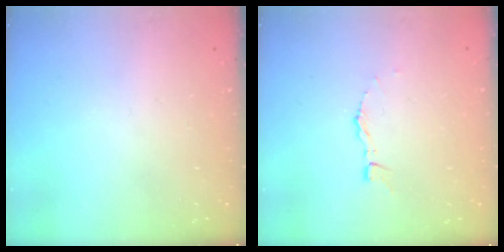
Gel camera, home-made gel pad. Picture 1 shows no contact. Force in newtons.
{"total": 4.4, "press": 4.3, "slide": 0.5}